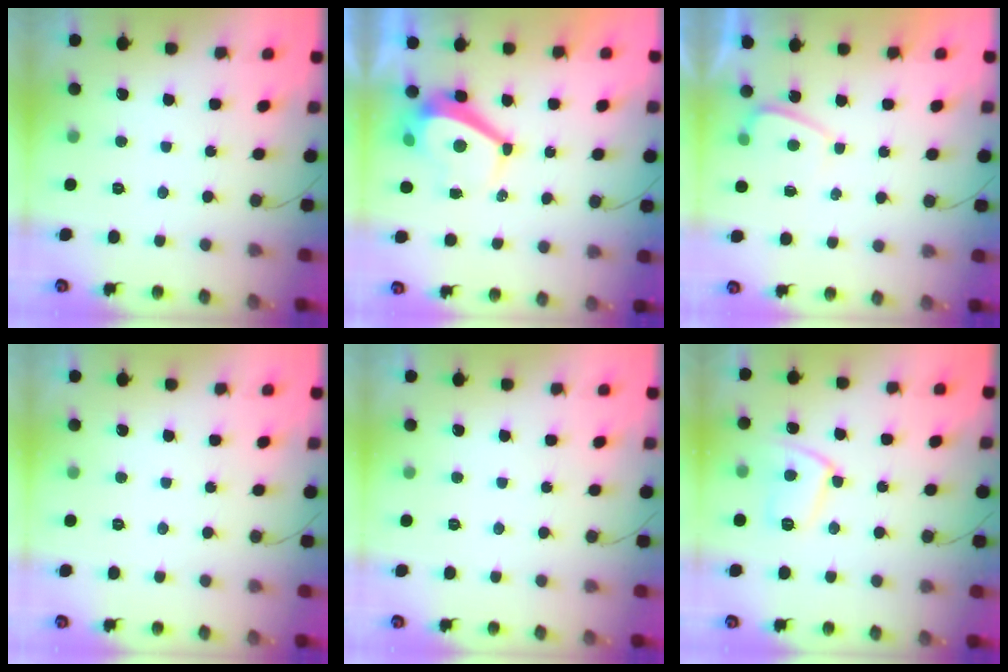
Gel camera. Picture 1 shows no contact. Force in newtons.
{"total": 6.0, "press": 6.0, "slide": 0.4}
{"total": 1.1, "press": 1.0, "slide": 0.5}
{"total": 0.0}
{"total": 0.0}
{"total": 10.0, "press": 10.0, "slide": 0.8}